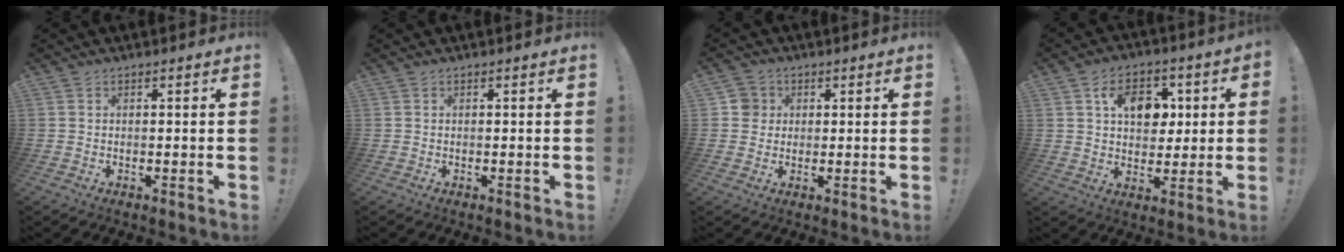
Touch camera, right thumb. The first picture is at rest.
{"total": 0.0}
{"total": 4.6, "force": [1.0, 4.4, 0.9], "torque": [-0.007, 0.004, 0.019]}
{"total": 11.8, "force": [3.4, 8.6, 7.3], "torque": [-0.105, 0.003, 0.064]}